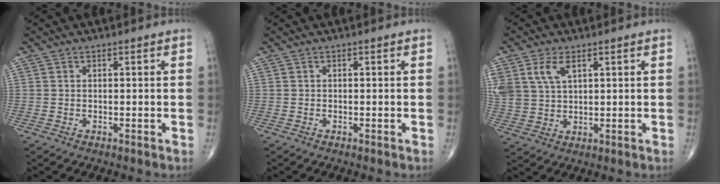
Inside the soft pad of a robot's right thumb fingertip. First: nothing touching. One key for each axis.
{"total": 0.0}
{"total": 8.3, "fx": 3.7, "fy": 4.8, "fz": 5.7, "tx": -0.125, "ty": -0.002, "tz": 0.082}